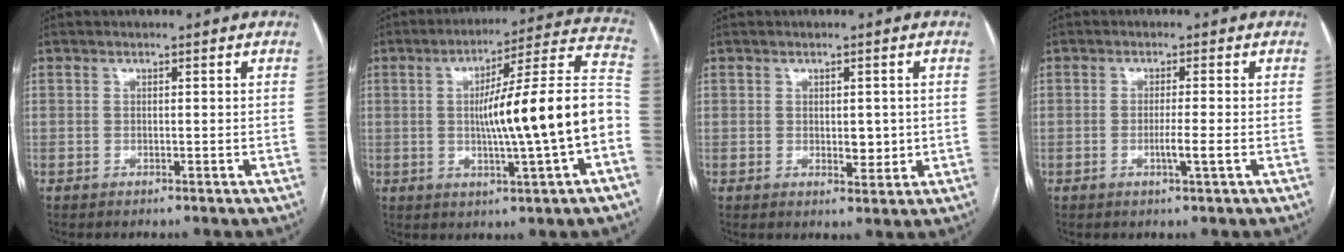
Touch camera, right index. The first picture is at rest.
{"total": 18.4, "force": [-2.3, 0.0, 18.3], "torque": [-0.254, 0.026, -0.035]}
{"total": 3.1, "force": [0.0, 1.7, 2.6], "torque": [-0.033, -0.005, 0.006]}
{"total": 2.7, "force": [-0.8, -0.4, 2.5], "torque": [-0.046, -0.005, -0.015]}